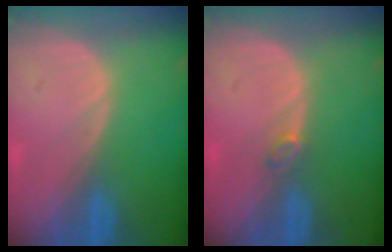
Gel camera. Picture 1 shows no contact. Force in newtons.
{"total": 1.2, "press": 1.2, "slide": 0.4}